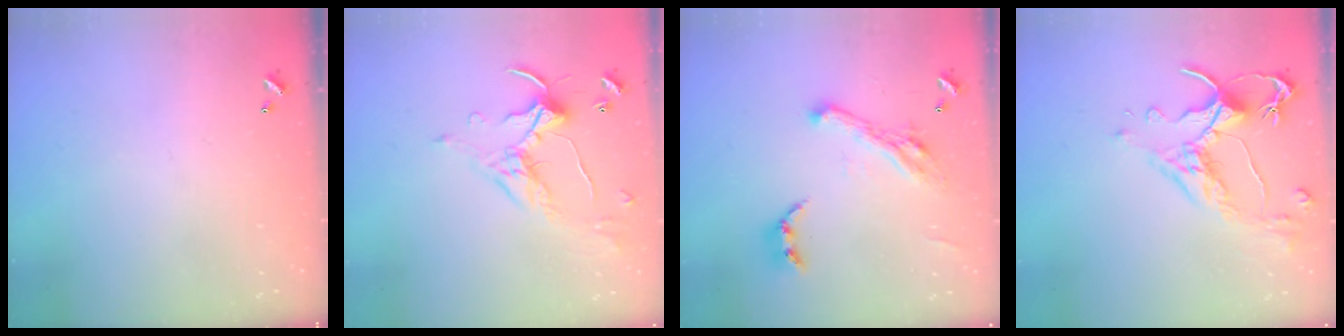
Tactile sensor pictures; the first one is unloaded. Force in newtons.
{"total": 1.7, "press": 1.5, "slide": 0.8}
{"total": 7.2, "press": 7.1, "slide": 1.1}
{"total": 2.5, "press": 2.1, "slide": 1.2}